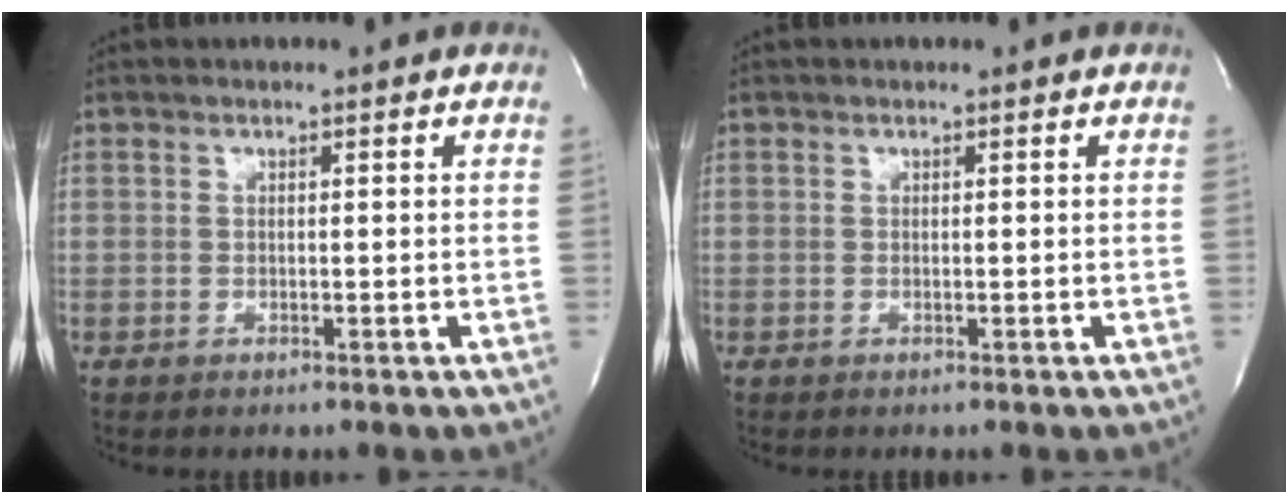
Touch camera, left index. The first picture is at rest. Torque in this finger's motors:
{"motor_torque": [0.00, 0.00, 0.00, 0.00]}